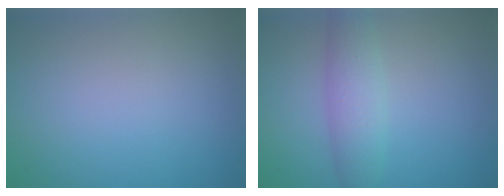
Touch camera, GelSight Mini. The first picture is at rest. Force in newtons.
{"total": 3.4, "press": 3.4, "slide": 0.1}